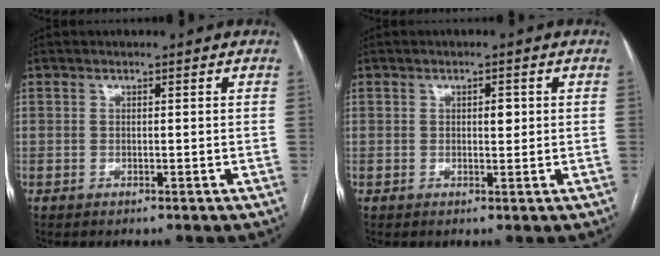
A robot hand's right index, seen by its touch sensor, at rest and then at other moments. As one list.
[{"total": 1.6, "force": [0.3, 0.6, 1.5], "torque": [-0.021, 0.000, 0.005]}]